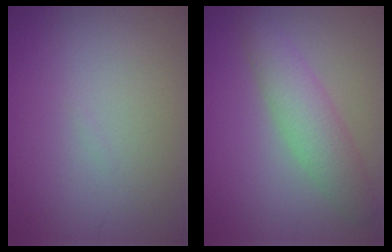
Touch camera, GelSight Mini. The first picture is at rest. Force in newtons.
{"total": 3.9, "press": 3.9, "slide": 0.1}